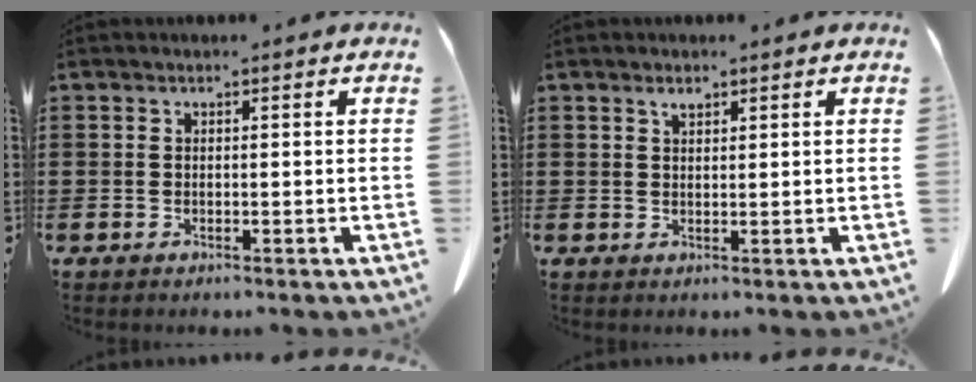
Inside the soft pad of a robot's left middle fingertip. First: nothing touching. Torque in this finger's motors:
{"motor_torque": [0.07, 0.07, 0.01, 0.03]}